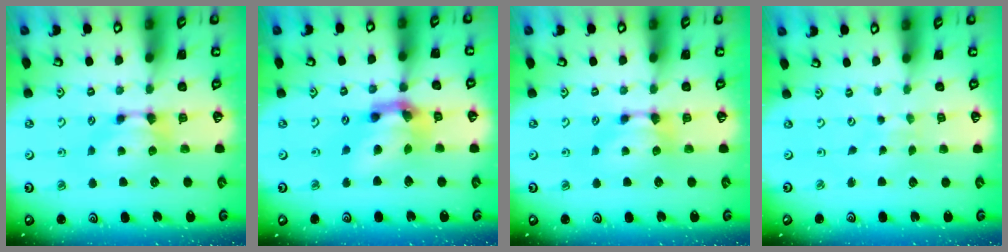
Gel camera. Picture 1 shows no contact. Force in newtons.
{"total": 8.2, "press": 7.9, "slide": 2.3}
{"total": 0.0}
{"total": 5.1, "press": 5.1, "slide": 0.2}